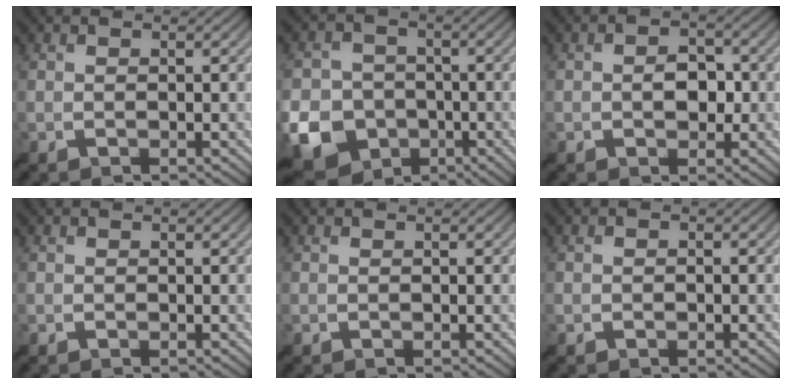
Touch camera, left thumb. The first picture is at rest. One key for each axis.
{"total": 10.9, "fx": -4.1, "fy": 8.7, "fz": 4.9, "tx": -0.138, "ty": -0.037, "tz": -0.085}
{"total": 3.1, "fx": -0.4, "fy": 2.1, "fz": 2.3, "tx": -0.040, "ty": 0.000, "tz": -0.011}
{"total": 0.0}
{"total": 0.0}
{"total": 0.8, "fx": -0.4, "fy": 0.6, "fz": 0.3, "tx": -0.004, "ty": -0.001, "tz": -0.009}